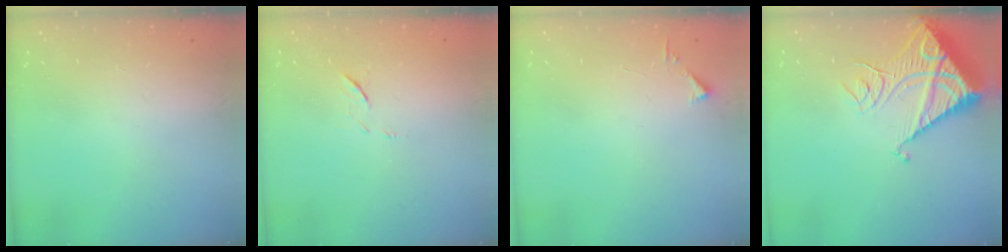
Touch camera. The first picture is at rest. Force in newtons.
{"total": 6.7, "press": 6.6, "slide": 1.1}
{"total": 3.1, "press": 3.1, "slide": 0.4}
{"total": 15.5, "press": 15.4, "slide": 1.6}